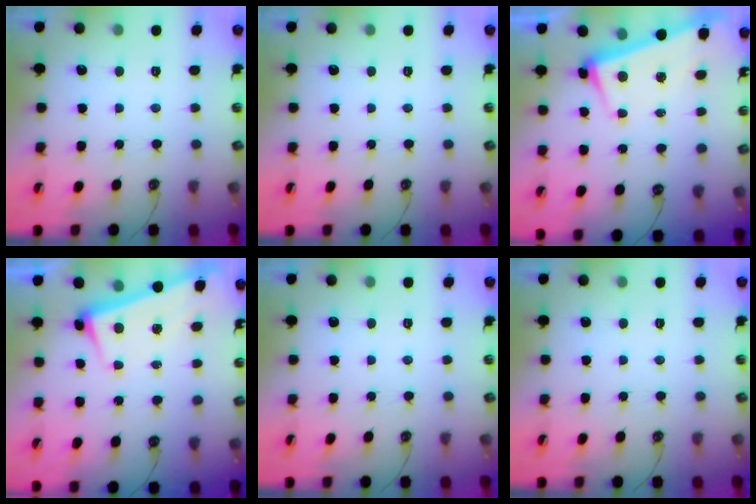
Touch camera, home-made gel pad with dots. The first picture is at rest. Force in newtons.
{"total": 0.0}
{"total": 3.2, "press": 3.0, "slide": 0.9}
{"total": 2.7, "press": 2.6, "slide": 0.7}
{"total": 0.0}
{"total": 0.0}